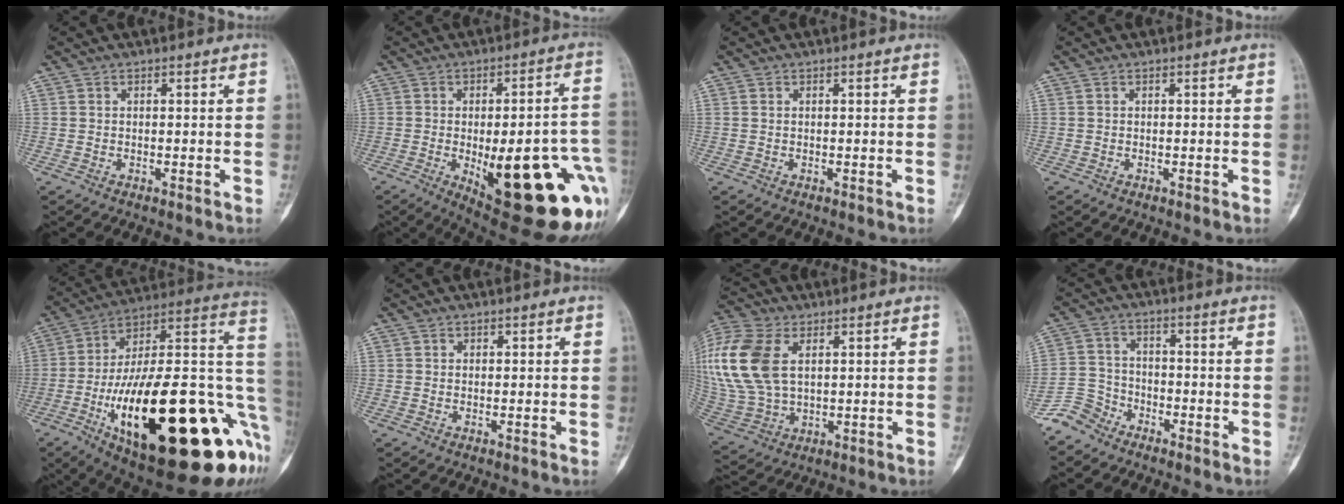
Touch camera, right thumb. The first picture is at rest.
{"total": 28.8, "force": [-8.2, 10.0, 25.7], "torque": [-0.257, 0.005, -0.084]}
{"total": 0.0}
{"total": 0.0}
{"total": 39.6, "force": [-10.9, 14.0, 35.4], "torque": [-0.454, 0.037, -0.166]}
{"total": 0.0}
{"total": 22.1, "force": [6.2, 14.0, 15.9], "torque": [-0.399, 0.010, 0.127]}
{"total": 5.5, "force": [-4.7, 2.9, -0.1], "torque": [0.013, 0.027, -0.109]}